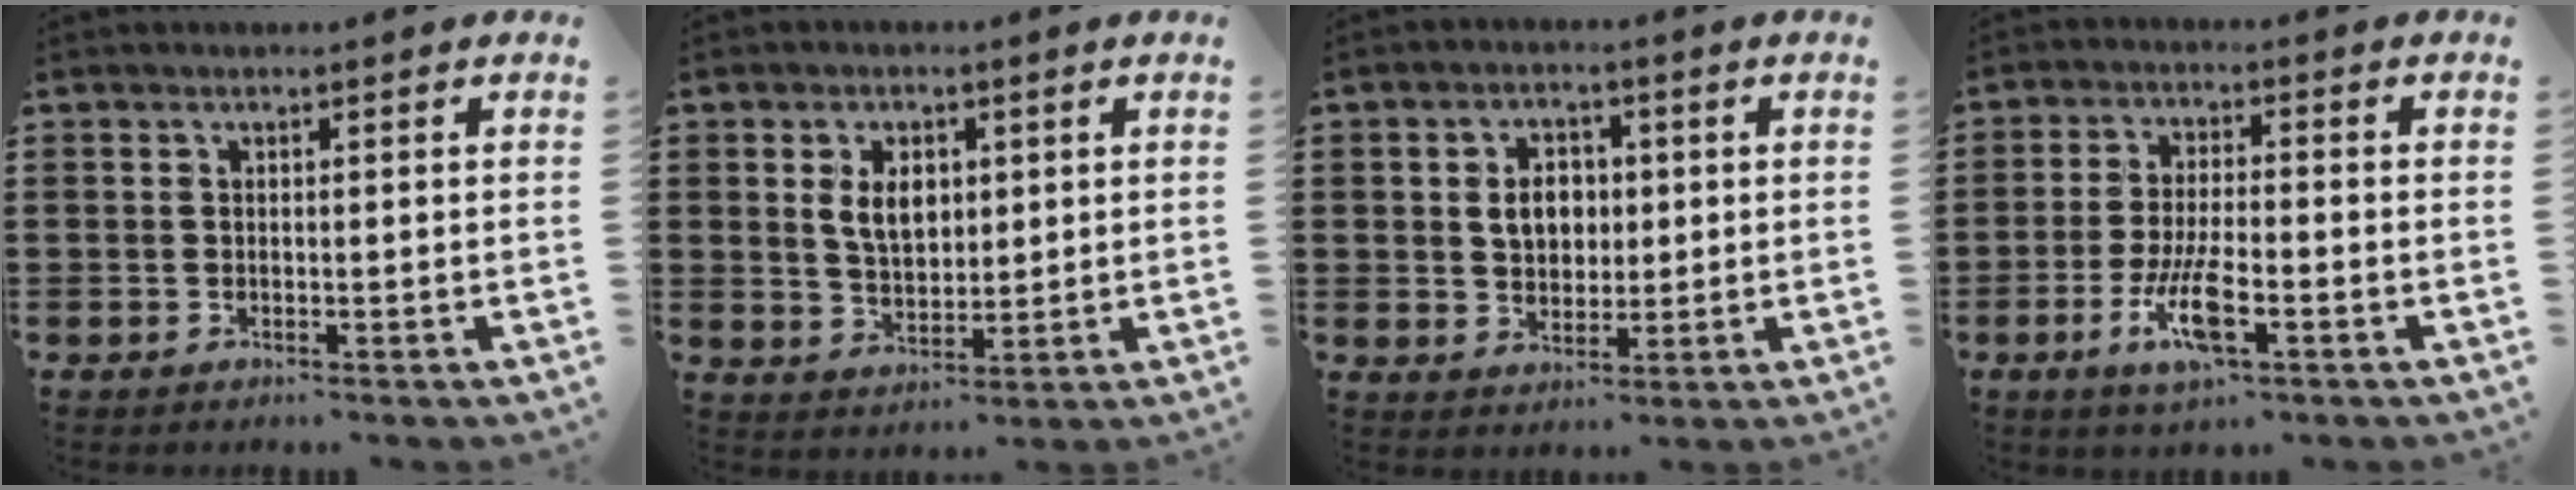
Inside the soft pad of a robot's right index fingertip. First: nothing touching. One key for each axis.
{"total": 5.4, "fx": 1.4, "fy": 3.4, "fz": 4.0, "tx": -0.082, "ty": 0.010, "tz": 0.020}
{"total": 4.9, "fx": 0.4, "fy": 3.7, "fz": 3.2, "tx": -0.065, "ty": 0.010, "tz": 0.002}
{"total": 7.7, "fx": -3.2, "fy": 1.9, "fz": 6.7, "tx": -0.146, "ty": -0.014, "tz": -0.060}